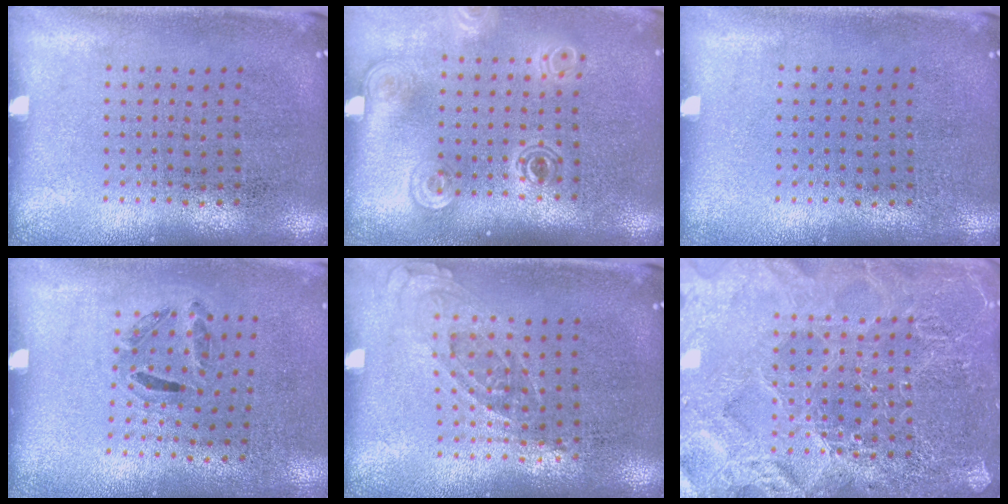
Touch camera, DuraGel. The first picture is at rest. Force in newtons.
{"total": 1.8, "press": 1.4, "slide": 1.2}
{"total": 0.0}
{"total": 1.2, "press": 0.6, "slide": 1.0}
{"total": 0.7, "press": 0.7, "slide": 0.3}
{"total": 4.6, "press": 4.6, "slide": 0.6}